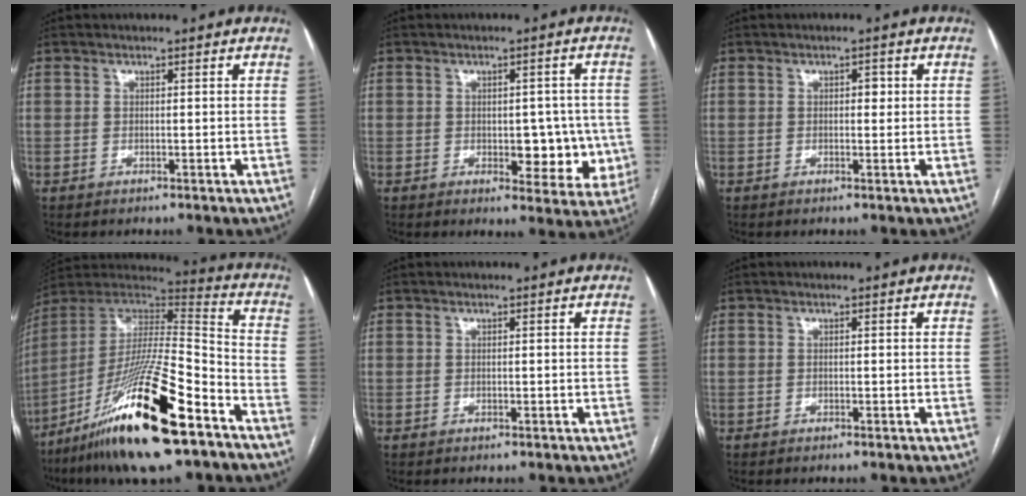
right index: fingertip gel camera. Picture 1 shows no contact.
{"total": 7.5, "force": [-0.9, 4.1, 6.2], "torque": [-0.054, 0.010, -0.002]}
{"total": 1.4, "force": [0.2, 0.7, 1.1], "torque": [-0.013, 0.003, 0.001]}
{"total": 25.4, "force": [-14.7, 3.3, 20.5], "torque": [-0.385, -0.036, -0.264]}
{"total": 0.0}
{"total": 0.0}